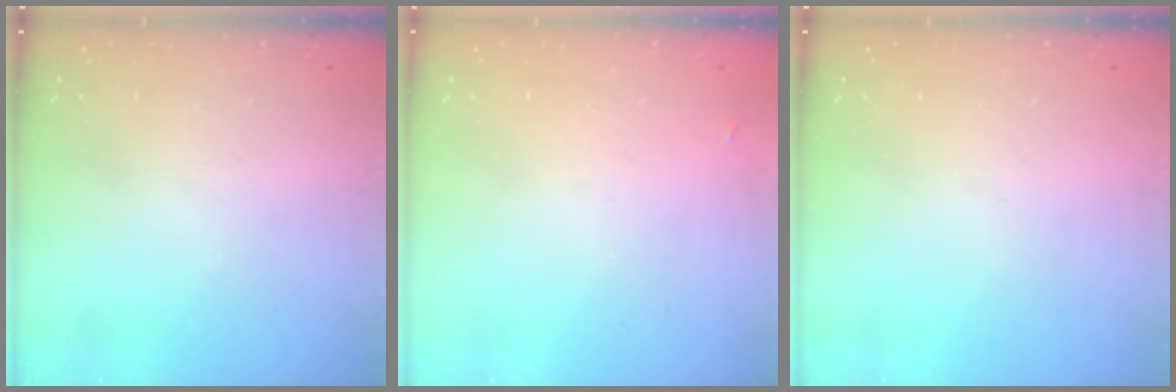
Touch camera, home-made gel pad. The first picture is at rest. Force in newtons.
{"total": 2.8, "press": 2.8, "slide": 0.4}
{"total": 0.0}